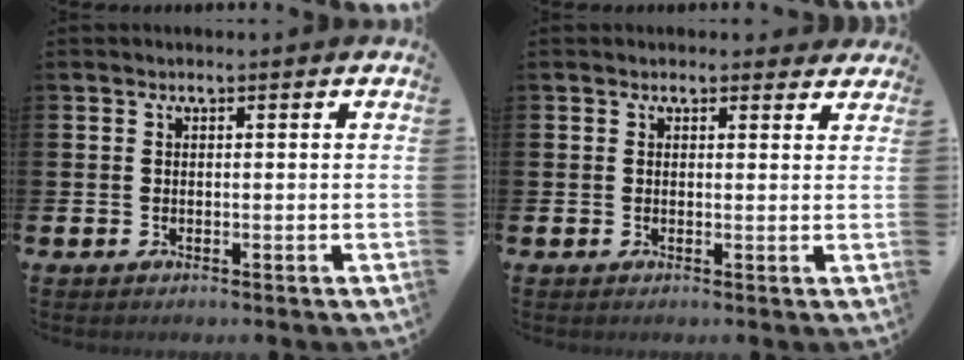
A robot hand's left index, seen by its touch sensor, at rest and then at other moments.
{"total": 1.3, "force": [1.1, 0.6, 0.1], "torque": [0.010, 0.002, 0.016]}